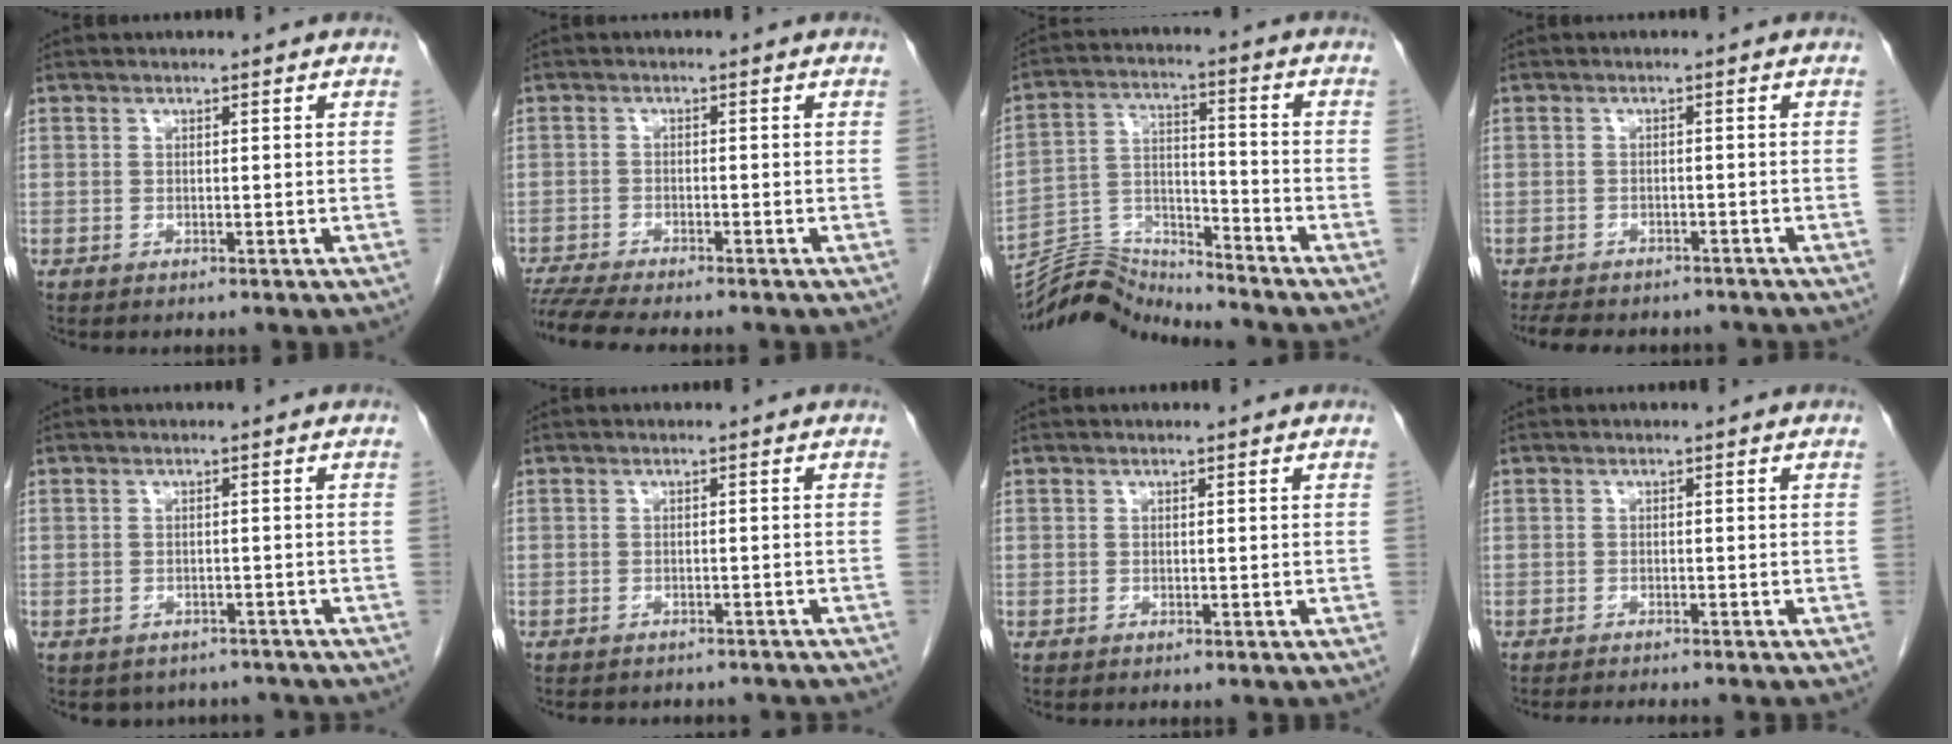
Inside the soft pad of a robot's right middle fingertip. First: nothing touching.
{"total": 8.0, "force": [-7.1, 0.4, 3.7], "torque": [-0.057, -0.012, -0.114]}
{"total": 10.2, "force": [-10.1, -1.1, -0.8], "torque": [0.011, 0.036, -0.188]}
{"total": 10.8, "force": [-9.3, 3.8, 3.9], "torque": [-0.078, -0.001, -0.117]}
{"total": 5.7, "force": [-4.9, 2.8, 0.4], "torque": [0.006, 0.012, -0.055]}
{"total": 8.5, "force": [-7.7, 2.8, 2.5], "torque": [-0.034, 0.005, -0.080]}
{"total": 0.0}
{"total": 5.4, "force": [-4.9, -0.1, 2.3], "torque": [-0.017, -0.010, -0.070]}